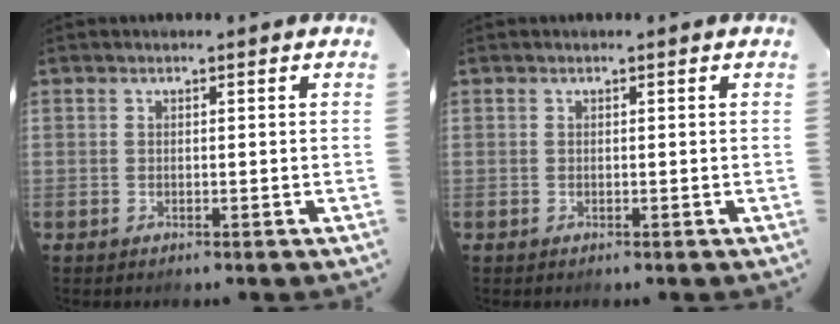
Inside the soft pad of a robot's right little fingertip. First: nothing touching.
{"total": 0.0}